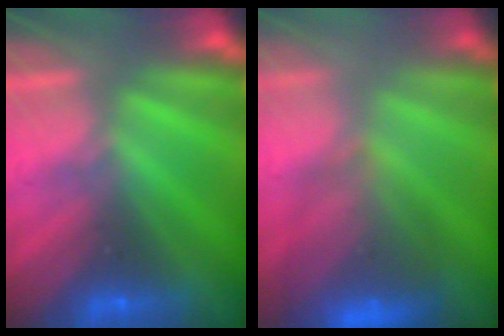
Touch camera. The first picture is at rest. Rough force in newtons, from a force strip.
{"total": 9.3}